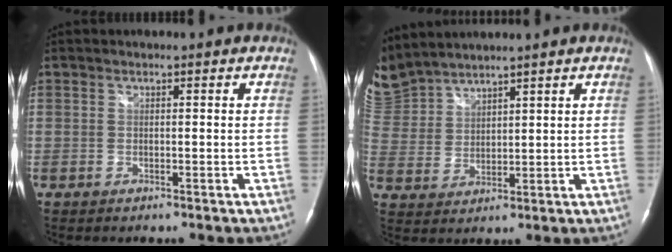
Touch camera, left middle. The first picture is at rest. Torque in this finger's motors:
{"motor_torque": [1.06, -1.07, 0.13, -0.05]}